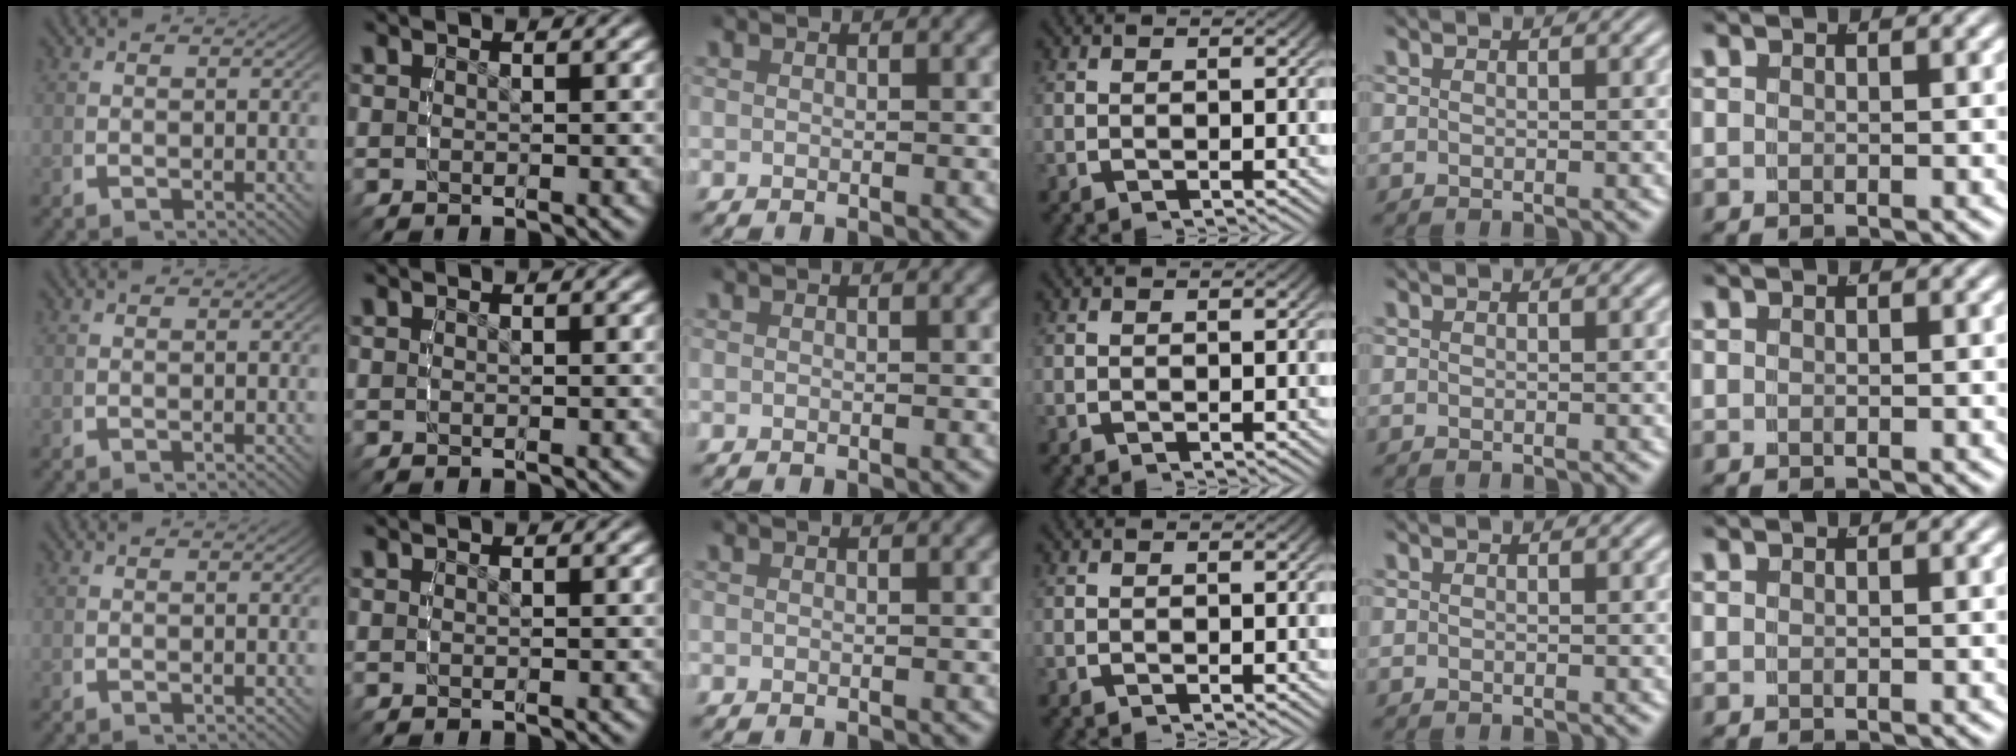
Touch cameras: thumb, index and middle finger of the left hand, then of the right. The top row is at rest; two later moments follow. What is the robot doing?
{"motion": "reach", "object": "jacket"}